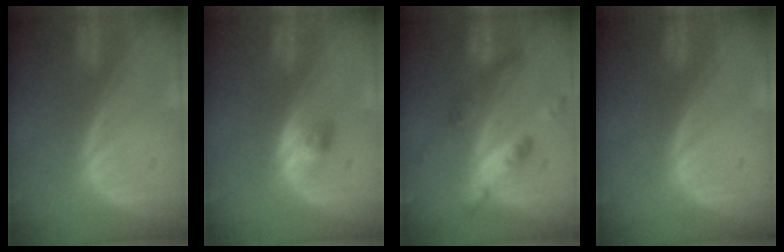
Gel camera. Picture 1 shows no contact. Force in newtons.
{"total": 2.5, "press": 2.3, "slide": 0.9}
{"total": 6.1, "press": 5.4, "slide": 2.9}
{"total": 0.0}